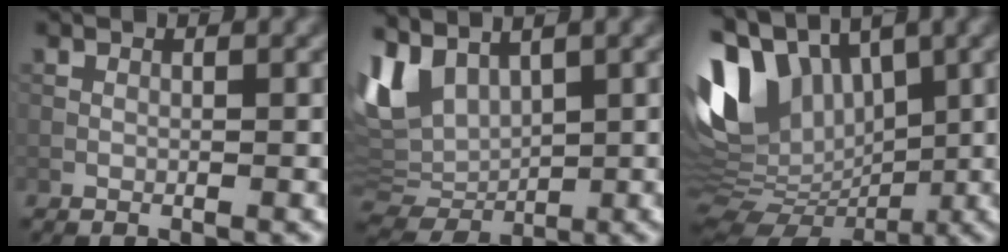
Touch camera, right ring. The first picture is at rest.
{"total": 7.8, "force": [3.1, 4.4, 5.7], "torque": [-0.132, -0.002, 0.059]}
{"total": 12.4, "force": [2.7, 8.2, 8.9], "torque": [-0.176, 0.019, 0.047]}